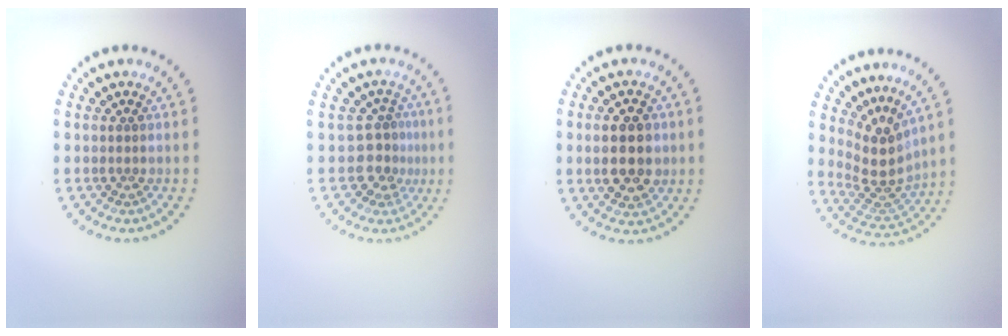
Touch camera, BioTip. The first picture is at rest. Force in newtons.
{"total": 2.4, "press": 1.8, "slide": 1.7}
{"total": 4.7, "press": 4.7, "slide": 0.3}
{"total": 3.9, "press": 2.7, "slide": 2.8}